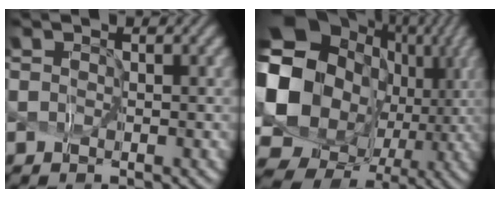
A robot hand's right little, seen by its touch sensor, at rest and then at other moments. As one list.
[{"total": 19.1, "force": [0.5, 15.8, 10.7], "torque": [-0.218, -0.039, 0.015]}]